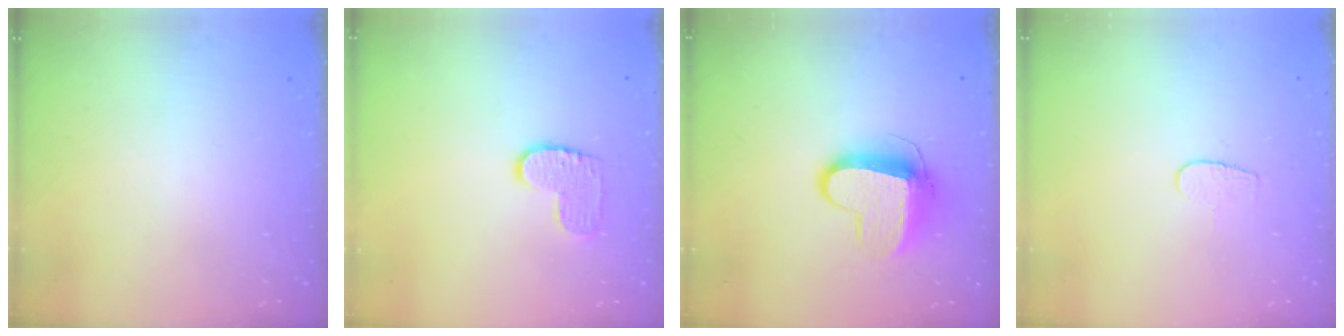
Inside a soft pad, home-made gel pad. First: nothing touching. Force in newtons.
{"total": 7.9, "press": 7.9, "slide": 0.3}
{"total": 11.1, "press": 11.1, "slide": 0.4}
{"total": 3.7, "press": 3.7, "slide": 0.3}